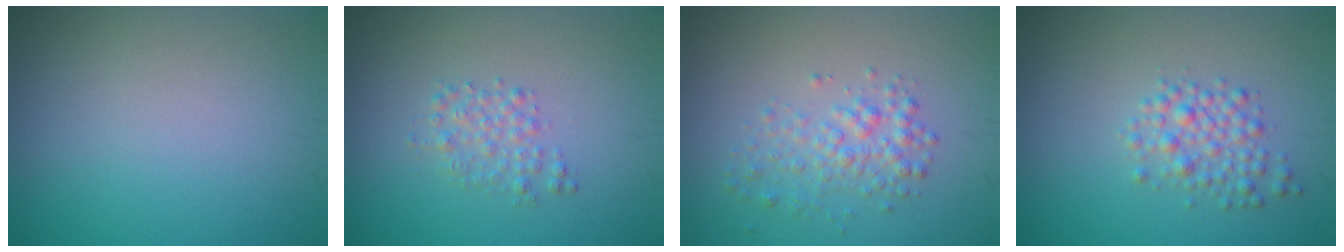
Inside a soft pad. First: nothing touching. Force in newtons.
{"total": 1.8, "press": 1.8, "slide": 0.0}
{"total": 2.5, "press": 2.5, "slide": 0.1}
{"total": 2.6, "press": 2.6, "slide": 0.1}